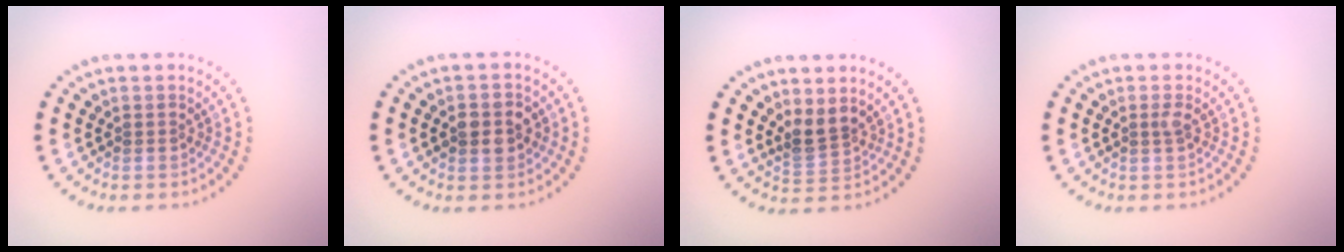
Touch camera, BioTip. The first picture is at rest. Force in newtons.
{"total": 2.7, "press": 2.6, "slide": 0.3}
{"total": 2.3, "press": 1.8, "slide": 1.5}
{"total": 0.8, "press": 0.6, "slide": 0.5}